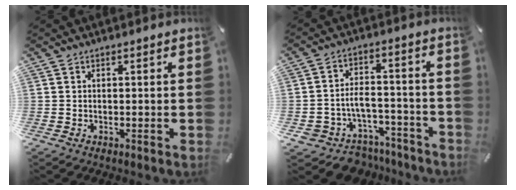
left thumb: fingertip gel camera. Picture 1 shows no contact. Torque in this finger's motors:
{"motor_torque": [0.51, 1.10, 0.28, 0.29, 0.13]}